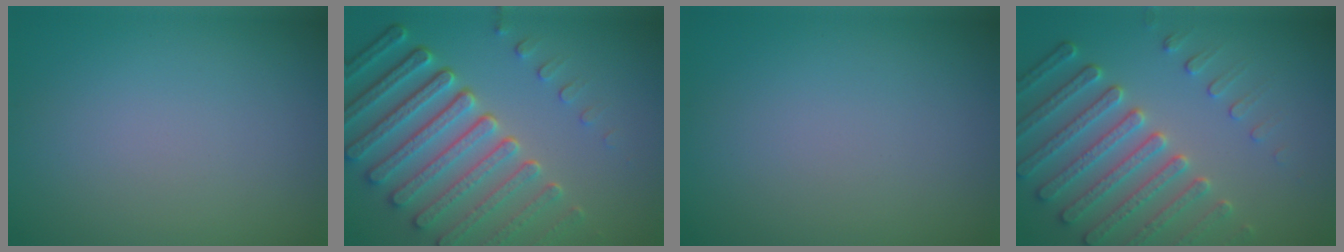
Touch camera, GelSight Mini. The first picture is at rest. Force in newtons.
{"total": 8.0, "press": 5.8, "slide": 5.5}
{"total": 0.0}
{"total": 5.5, "press": 4.8, "slide": 2.7}